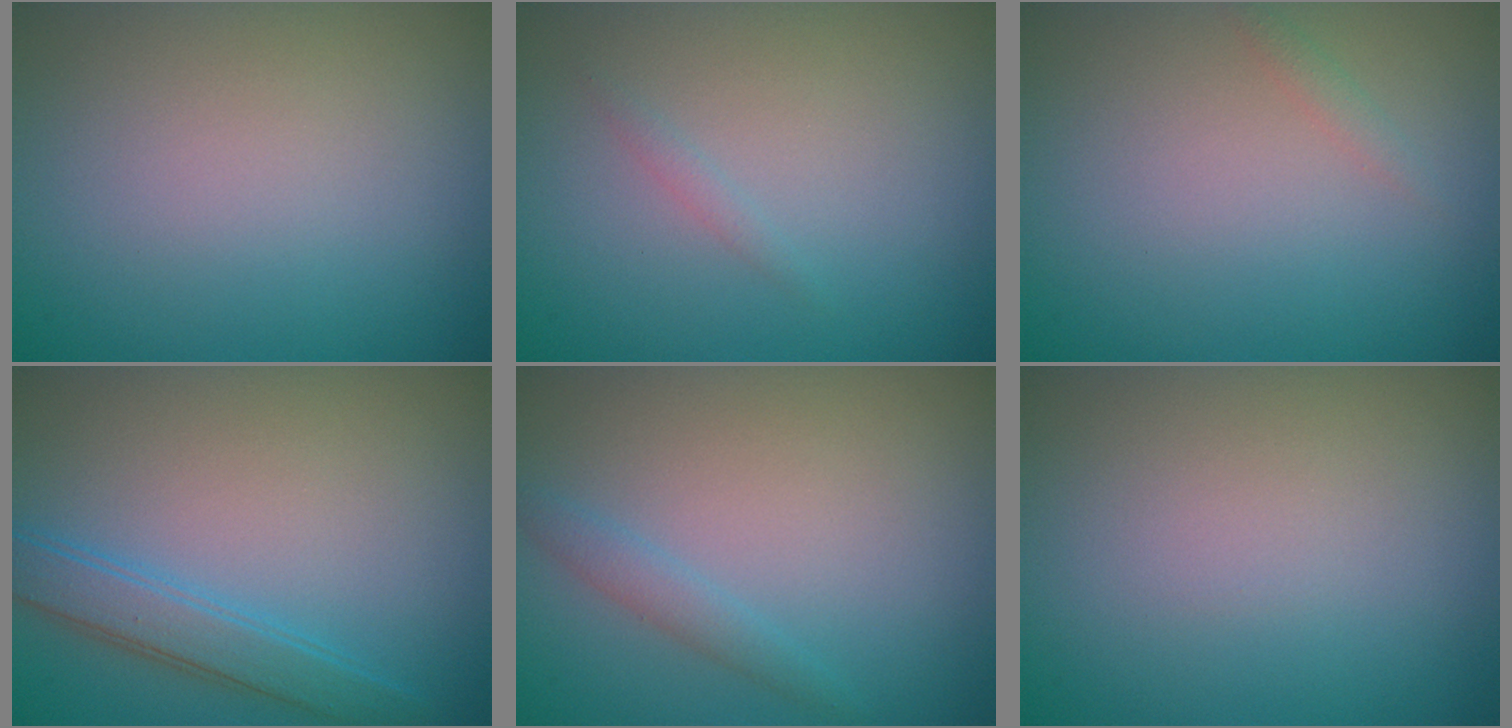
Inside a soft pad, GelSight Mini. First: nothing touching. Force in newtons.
{"total": 0.6, "press": 0.6, "slide": 0.0}
{"total": 0.7, "press": 0.7, "slide": 0.1}
{"total": 3.0, "press": 3.0, "slide": 0.0}
{"total": 1.4, "press": 1.4, "slide": 0.1}
{"total": 0.0}